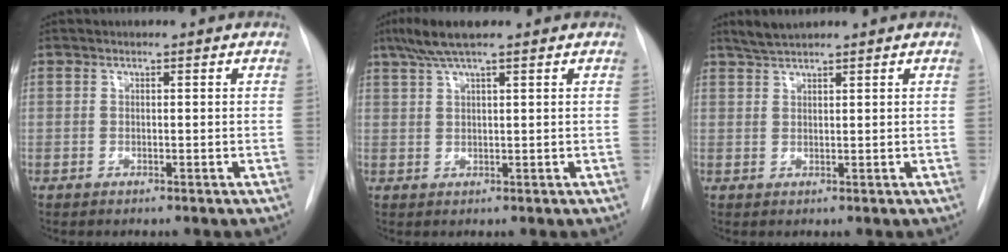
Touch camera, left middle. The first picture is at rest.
{"total": 5.5, "force": [4.0, 0.3, 3.8], "torque": [-0.081, 0.020, 0.076]}
{"total": 2.7, "force": [2.5, -0.2, 1.0], "torque": [-0.024, 0.008, 0.050]}